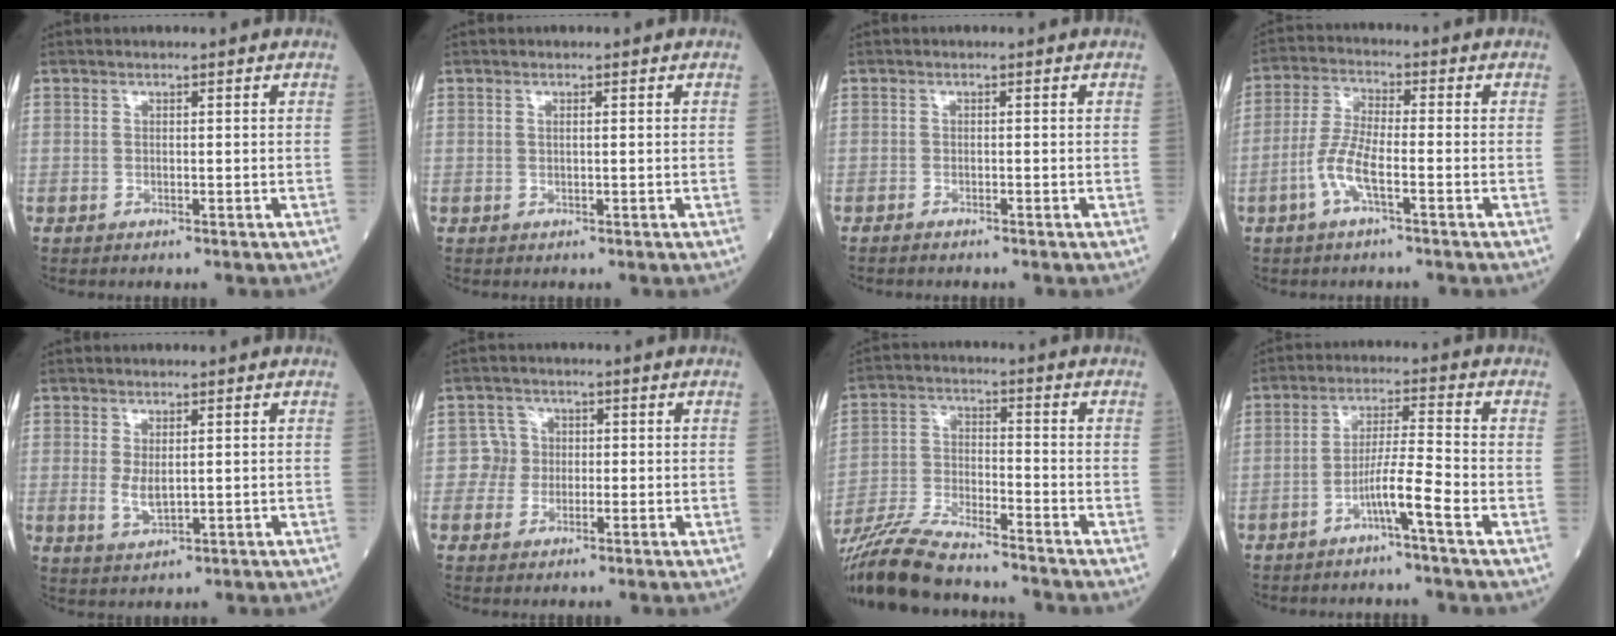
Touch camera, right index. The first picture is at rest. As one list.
[{"total": 0.5, "force": [0.2, 0.1, 0.5], "torque": [-0.014, -0.001, 0.004]}, {"total": 0.7, "force": [-0.7, 0.0, 0.2], "torque": [-0.009, -0.002, -0.013]}, {"total": 6.4, "force": [-2.6, 1.2, 5.7], "torque": [-0.127, 0.003, -0.055]}, {"total": 3.1, "force": [0.1, 1.3, 2.8], "torque": [-0.055, -0.009, 0.010]}, {"total": 3.0, "force": [-0.4, 2.9, 0.1], "torque": [0.010, 0.010, -0.012]}, {"total": 13.4, "force": [-12.0, 1.4, 5.8], "torque": [-0.106, -0.018, -0.214]}, {"total": 5.7, "force": [-3.1, -0.7, 4.7], "torque": [-0.085, 0.009, -0.059]}]